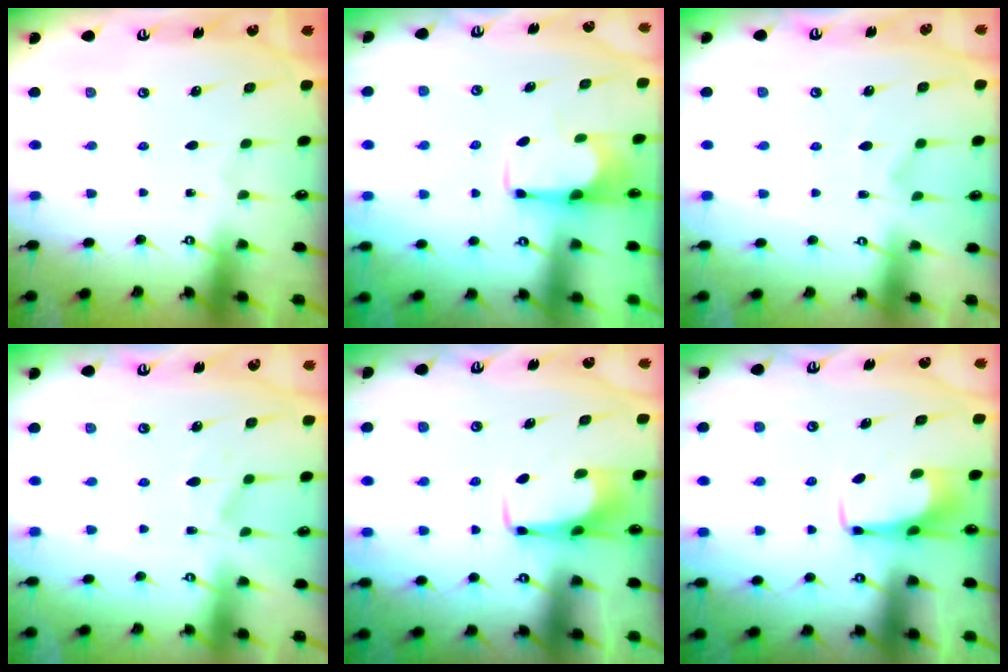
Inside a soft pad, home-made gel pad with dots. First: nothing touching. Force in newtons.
{"total": 1.8, "press": 1.6, "slide": 0.7}
{"total": 1.2, "press": 0.0, "slide": 1.2}
{"total": 1.5, "press": 1.0, "slide": 1.1}
{"total": 3.3, "press": 3.3, "slide": 0.4}
{"total": 3.0, "press": 3.0, "slide": 0.4}